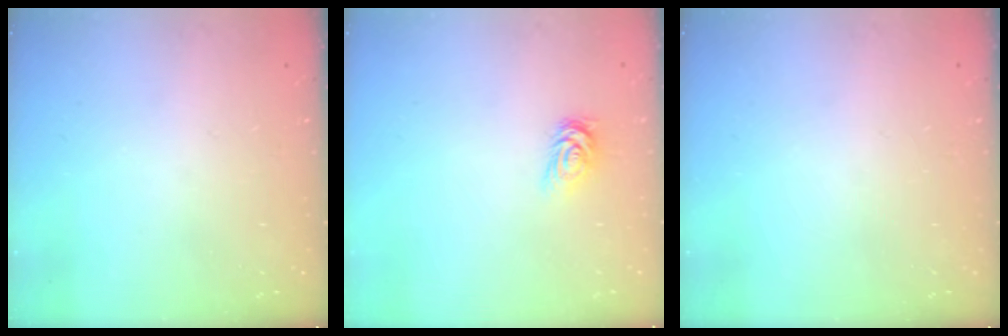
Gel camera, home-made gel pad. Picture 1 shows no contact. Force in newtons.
{"total": 3.2, "press": 3.1, "slide": 0.5}
{"total": 0.0}